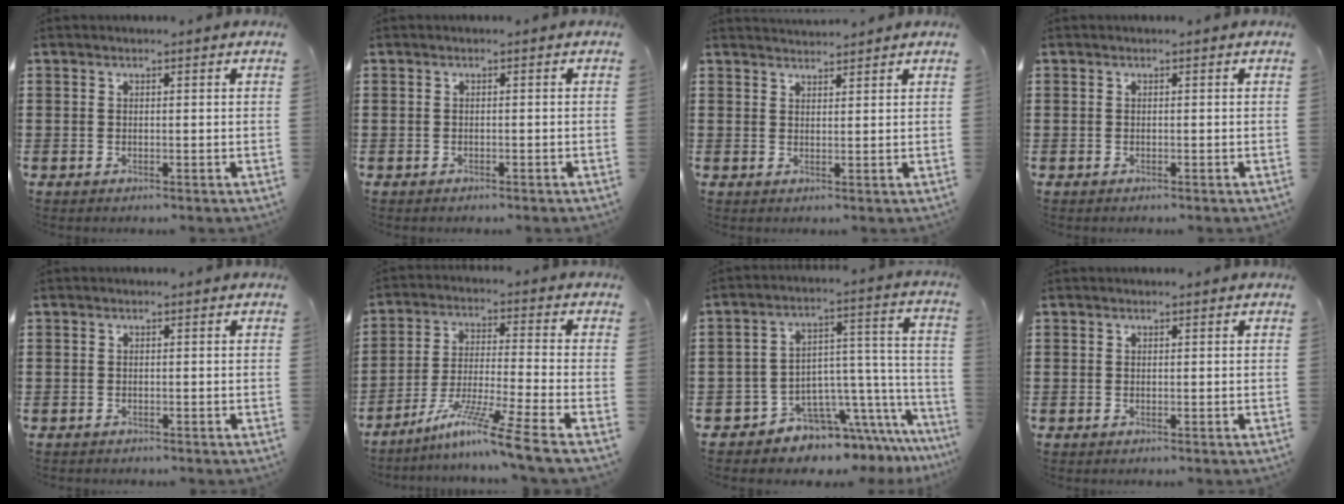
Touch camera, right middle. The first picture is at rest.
{"total": 0.5, "force": [-0.5, 0.2, 0.0], "torque": [-0.002, 0.001, -0.011]}
{"total": 1.8, "force": [1.8, 0.0, -0.2], "torque": [-0.002, 0.001, 0.036]}
{"total": 0.0}
{"total": 0.6, "force": [-0.5, 0.2, -0.2], "torque": [0.002, 0.005, -0.012]}
{"total": 10.1, "force": [-7.8, -0.7, 6.3], "torque": [-0.117, -0.004, -0.156]}
{"total": 6.3, "force": [-5.0, 3.5, 1.2], "torque": [-0.027, -0.006, -0.092]}
{"total": 0.0}